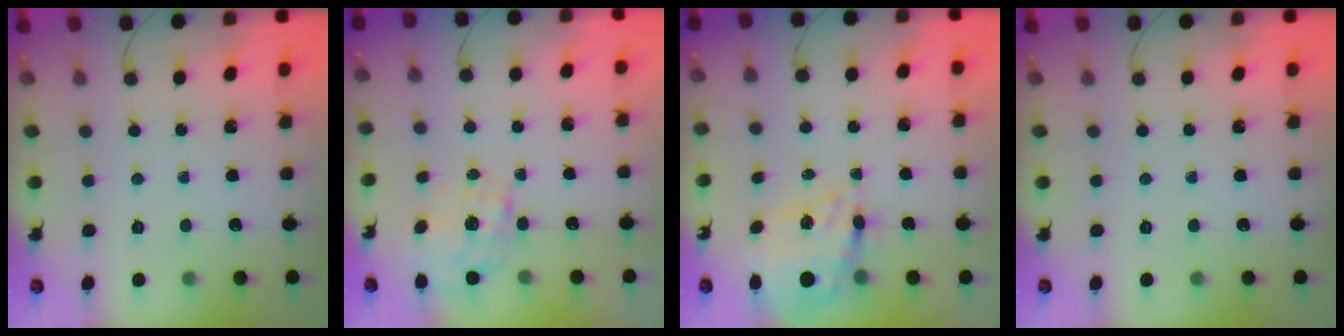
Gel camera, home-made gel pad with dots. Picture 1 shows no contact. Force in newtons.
{"total": 2.2, "press": 2.2, "slide": 0.4}
{"total": 10.7, "press": 10.0, "slide": 3.9}
{"total": 0.0}